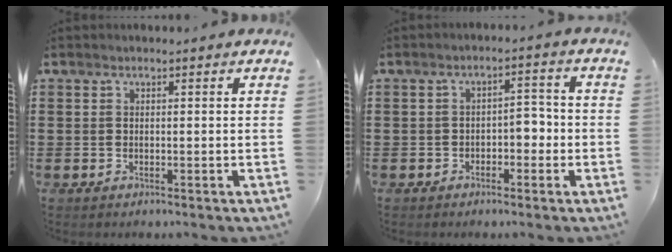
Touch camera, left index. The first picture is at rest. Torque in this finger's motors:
{"motor_torque": [0.12, 0.07, 0.05, 0.04]}